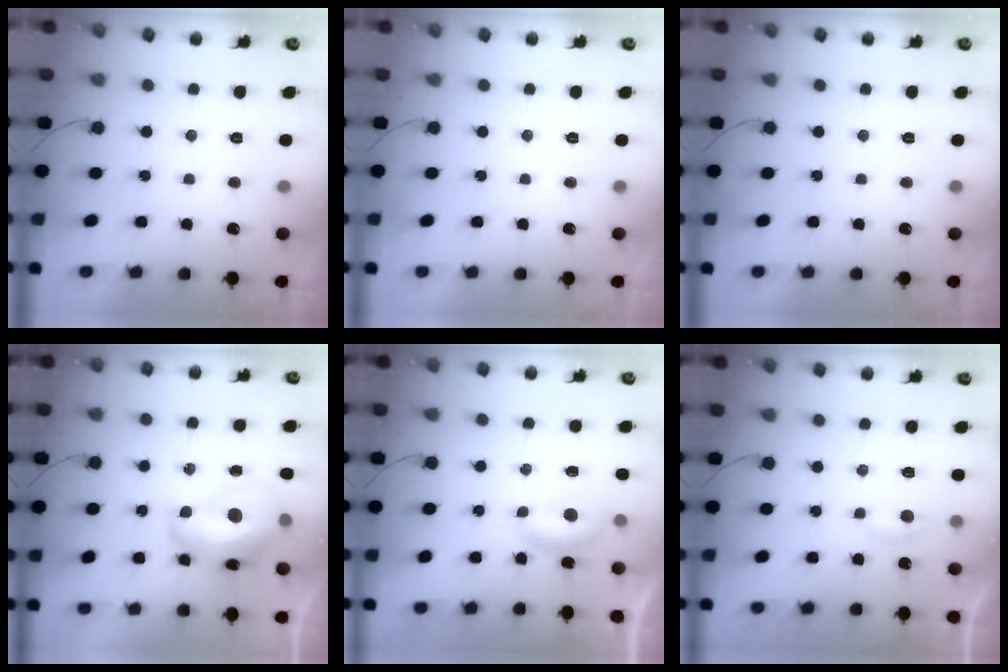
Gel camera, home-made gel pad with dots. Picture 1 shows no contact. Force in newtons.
{"total": 0.0}
{"total": 0.0}
{"total": 14.3, "press": 14.2, "slide": 1.6}
{"total": 5.0, "press": 5.0, "slide": 0.6}
{"total": 2.7, "press": 2.7, "slide": 0.3}